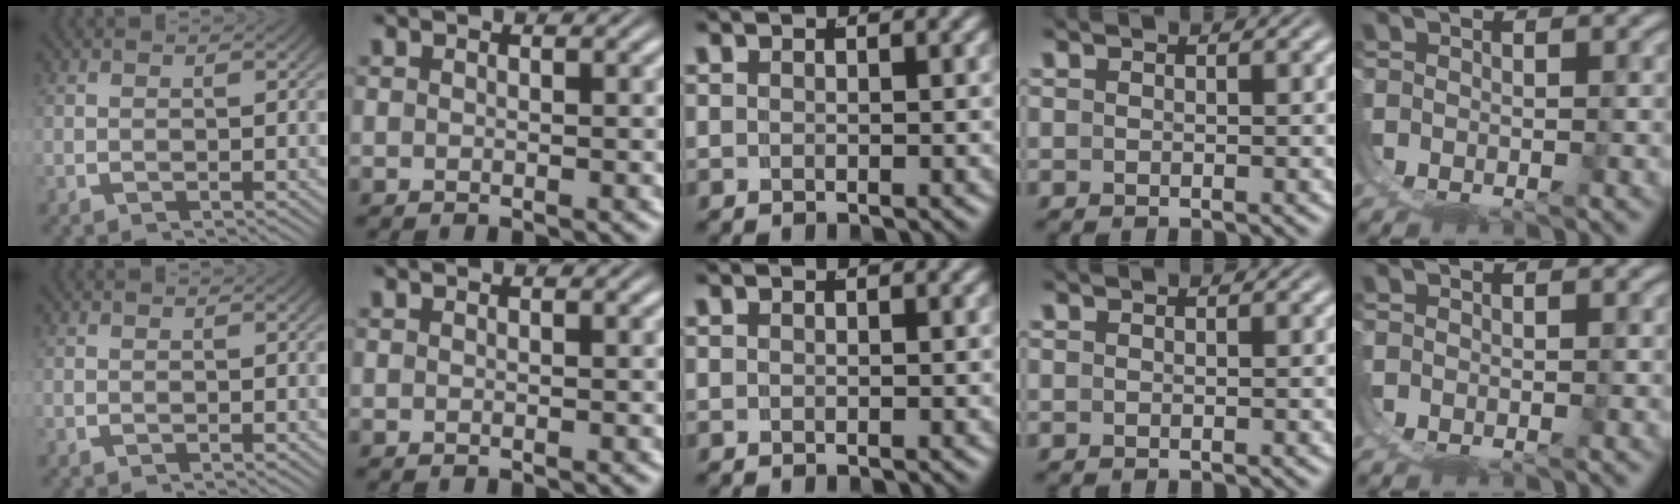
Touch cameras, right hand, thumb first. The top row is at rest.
{}